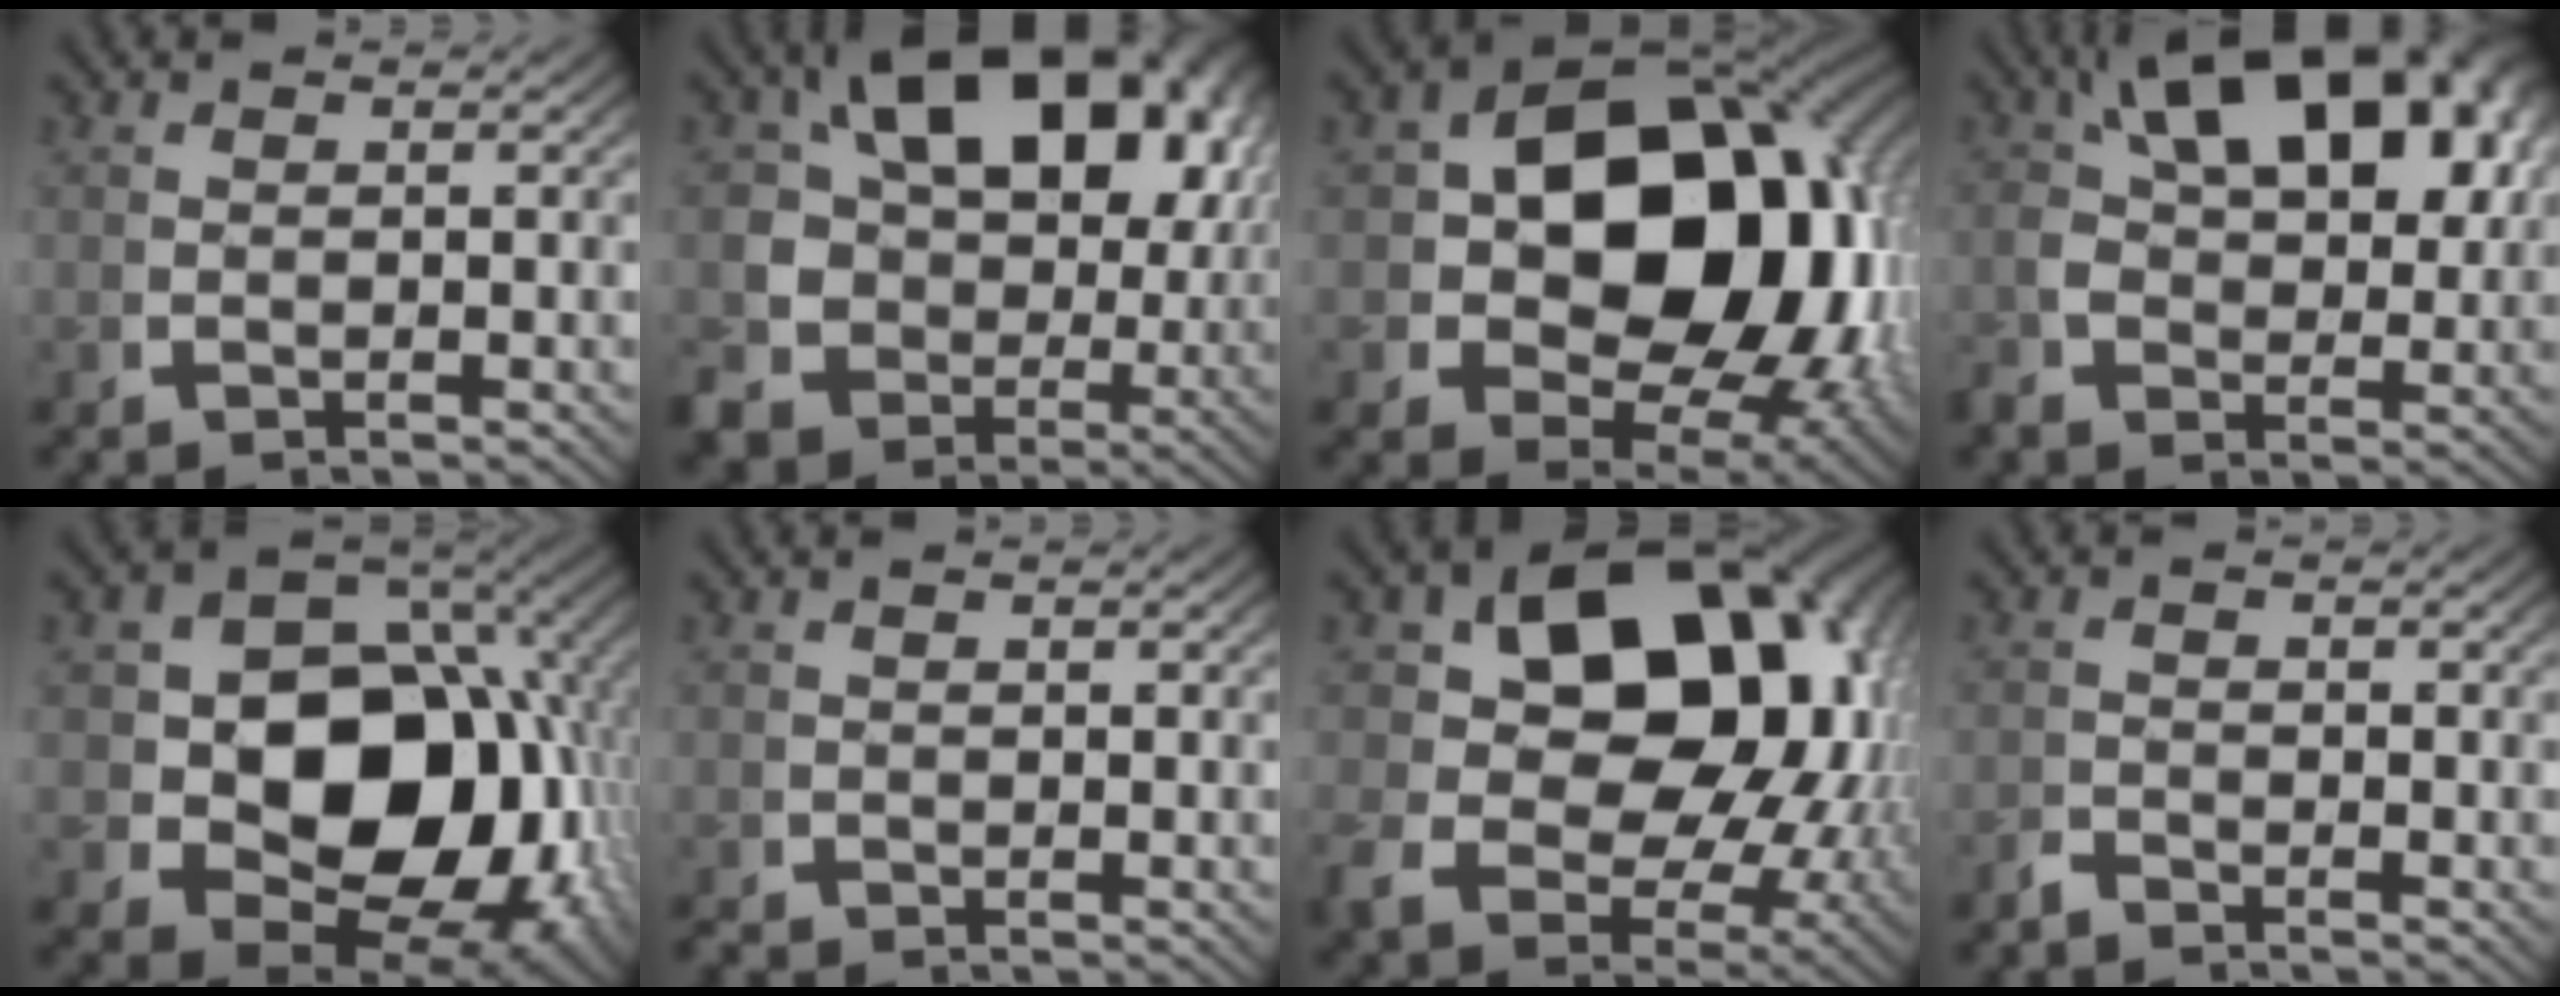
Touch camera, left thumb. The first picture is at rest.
{"total": 19.2, "force": [0.3, 14.9, 12.1], "torque": [-0.246, -0.051, 0.014]}
{"total": 24.6, "force": [0.9, 16.9, 17.8], "torque": [-0.303, -0.072, 0.041]}
{"total": 11.7, "force": [2.5, 7.2, 8.9], "torque": [-0.139, 0.007, 0.035]}
{"total": 22.3, "force": [-1.1, 15.3, 16.1], "torque": [-0.294, -0.078, 0.015]}
{"total": 0.7, "force": [-0.6, 0.4, 0.0], "torque": [0.006, -0.007, -0.013]}
{"total": 20.6, "force": [2.1, 14.7, 14.3], "torque": [-0.253, -0.042, 0.043]}
{"total": 1.4, "force": [-1.3, 0.3, 0.1], "torque": [0.007, -0.003, -0.033]}